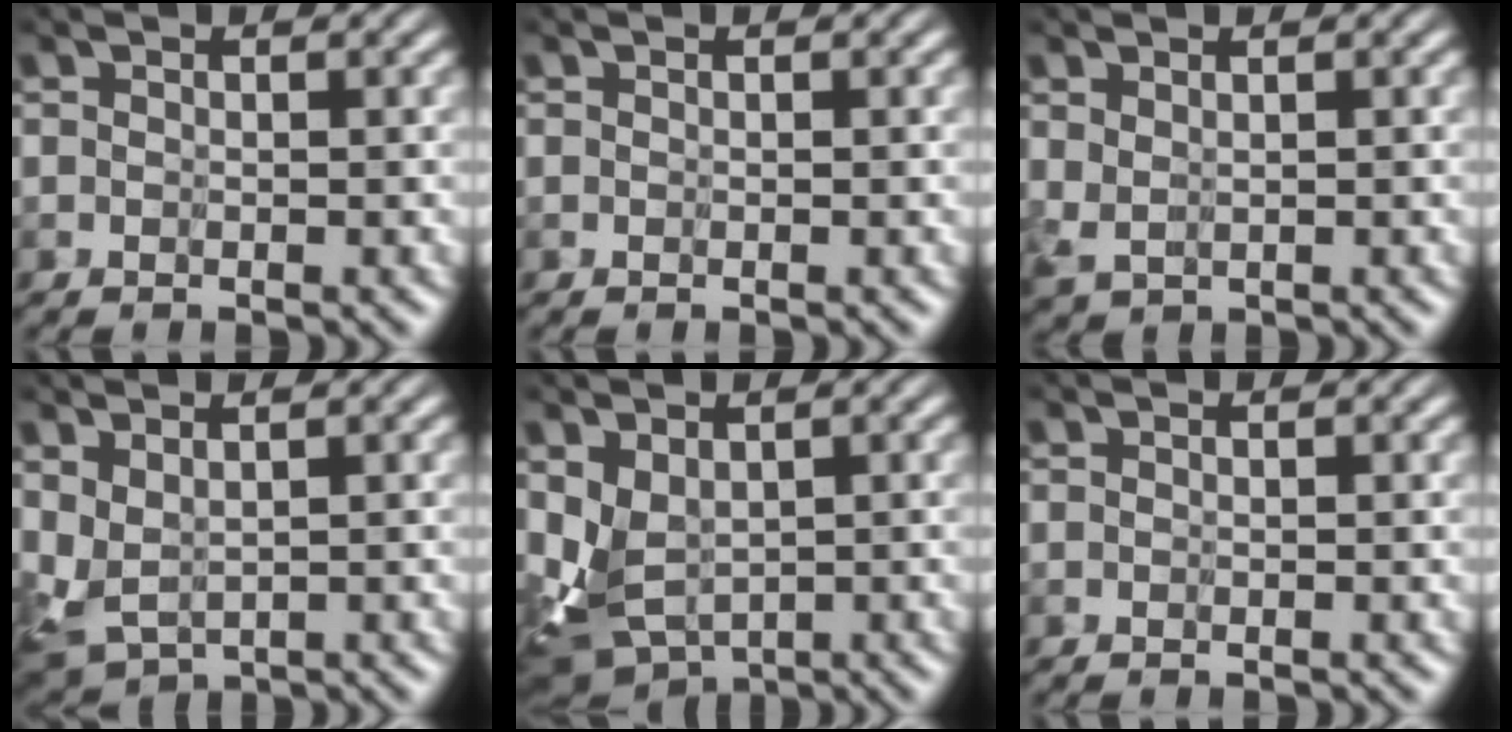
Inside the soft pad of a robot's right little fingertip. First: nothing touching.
{"total": 0.0}
{"total": 2.1, "force": [1.2, 0.8, 1.5], "torque": [-0.056, -0.012, 0.028]}
{"total": 2.9, "force": [1.5, 1.0, 2.2], "torque": [-0.073, -0.018, 0.036]}
{"total": 3.3, "force": [0.3, 1.8, 2.8], "torque": [-0.081, -0.023, 0.010]}
{"total": 0.0}